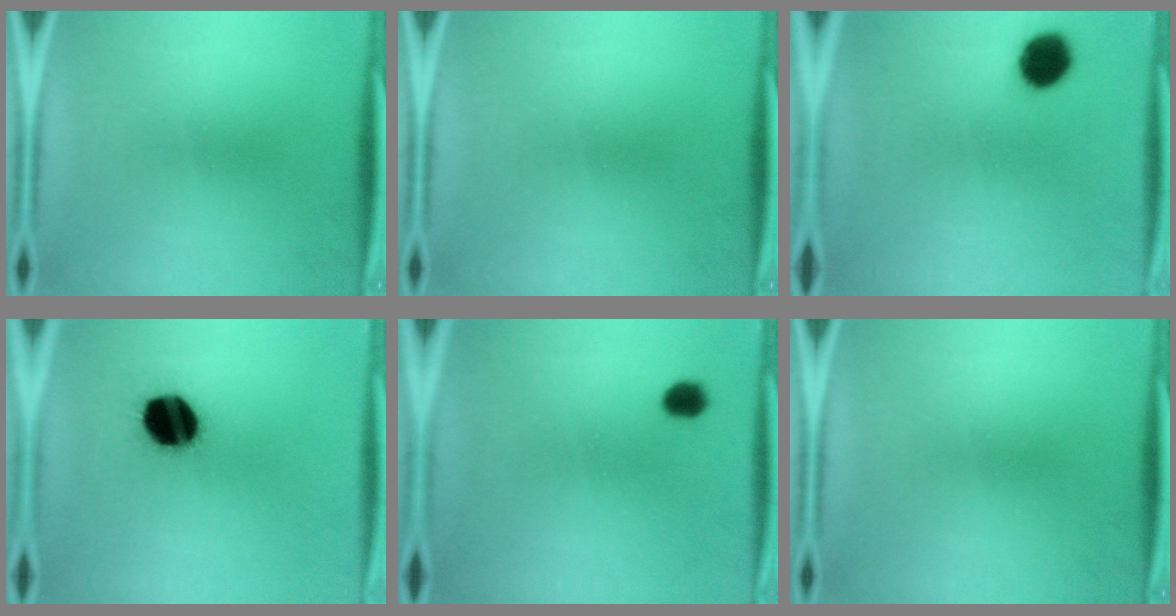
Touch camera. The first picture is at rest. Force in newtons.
{"total": 0.0}
{"total": 8.1}
{"total": 14.6}
{"total": 2.7}
{"total": 0.0}